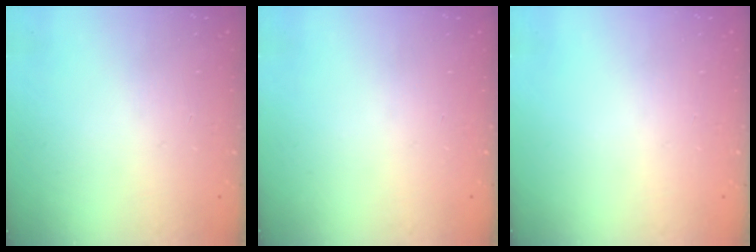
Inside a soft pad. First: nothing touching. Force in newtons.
{"total": 0.0}
{"total": 0.0}